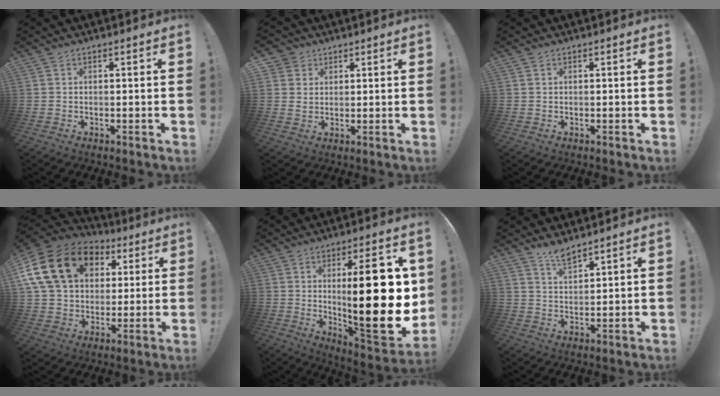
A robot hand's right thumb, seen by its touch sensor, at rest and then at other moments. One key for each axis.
{"total": 4.4, "fx": 2.2, "fy": 3.8, "fz": 0.5, "tx": -0.010, "ty": -0.009, "tz": 0.042}
{"total": 0.0}
{"total": 22.9, "fx": 7.6, "fy": 16.6, "fz": 13.8, "tx": -0.242, "ty": -0.015, "tz": 0.158}
{"total": 26.9, "fx": 2.9, "fy": 7.7, "fz": 25.6, "tx": -0.369, "ty": -0.035, "tz": 0.047}
{"total": 5.5, "fx": 4.9, "fy": 1.2, "fz": 2.3, "tx": -0.037, "ty": -0.033, "tz": 0.086}